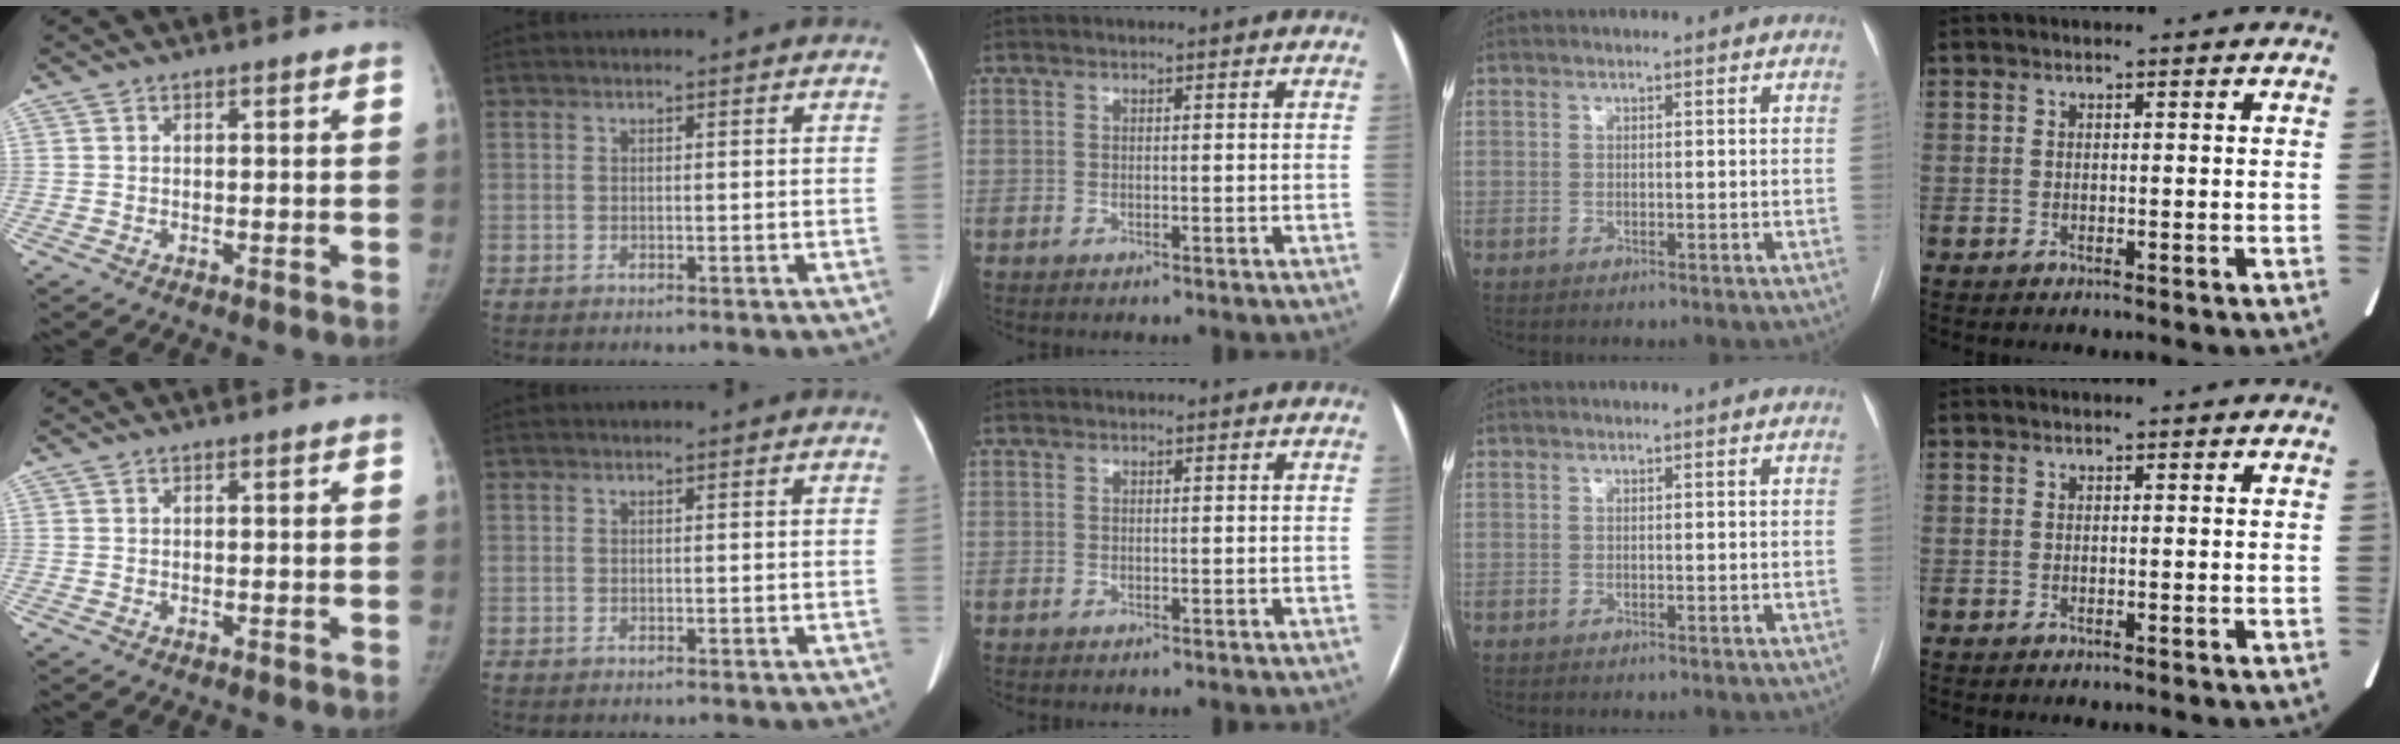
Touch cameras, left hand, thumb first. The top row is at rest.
{}